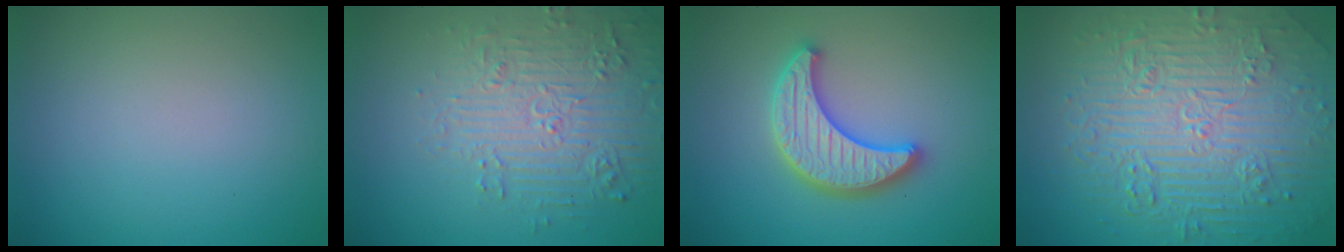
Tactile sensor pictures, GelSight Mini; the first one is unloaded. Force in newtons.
{"total": 4.6, "press": 4.4, "slide": 1.4}
{"total": 4.4, "press": 4.3, "slide": 0.9}
{"total": 11.0, "press": 7.3, "slide": 8.3}